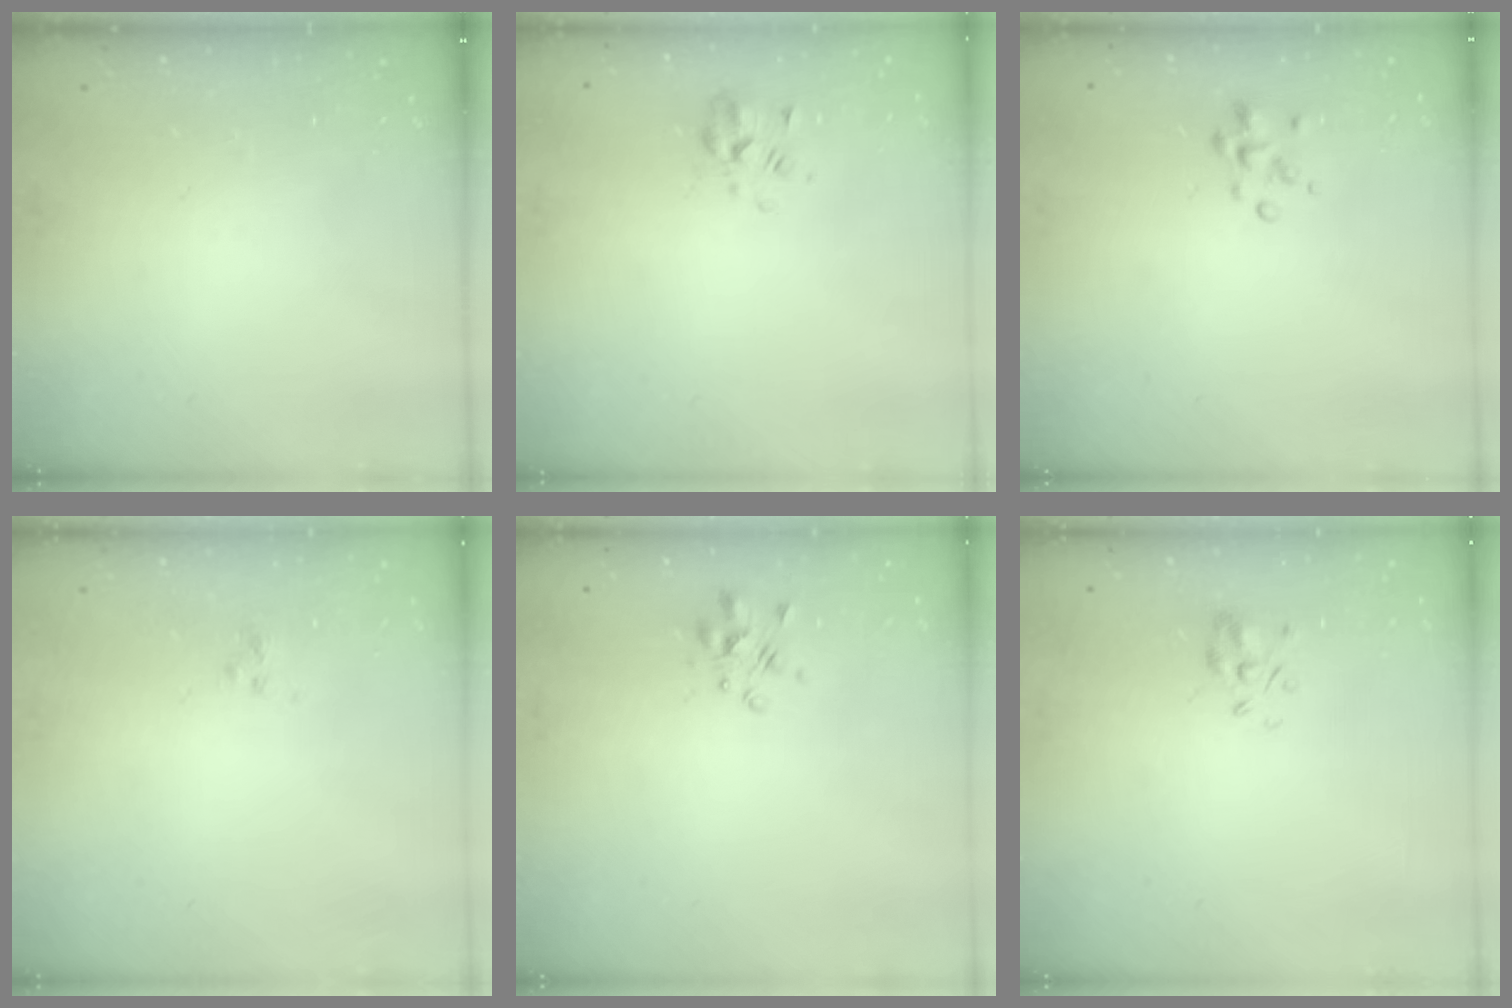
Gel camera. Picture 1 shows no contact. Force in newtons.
{"total": 2.3, "press": 2.1, "slide": 1.0}
{"total": 2.5, "press": 2.5, "slide": 0.4}
{"total": 1.4, "press": 1.3, "slide": 0.6}
{"total": 2.4, "press": 2.3, "slide": 0.7}
{"total": 4.3, "press": 4.0, "slide": 1.7}